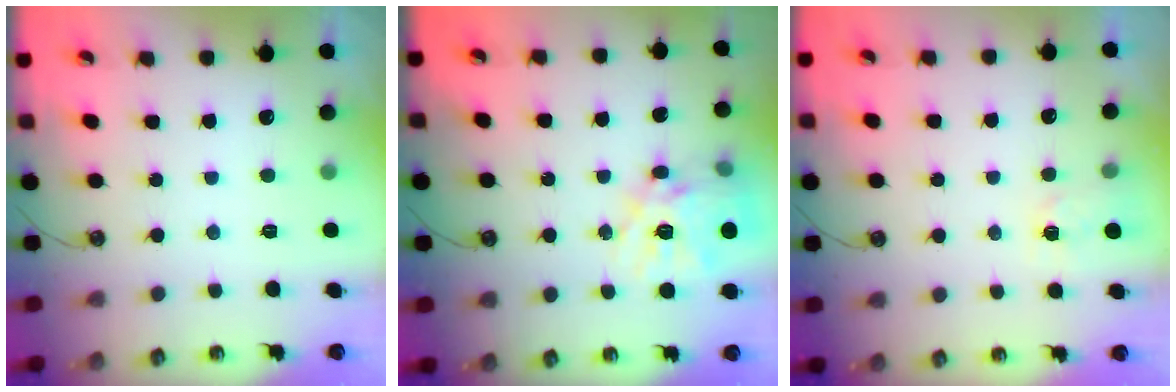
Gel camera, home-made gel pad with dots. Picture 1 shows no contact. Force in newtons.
{"total": 16.0, "press": 16.0, "slide": 1.4}
{"total": 2.9, "press": 2.9, "slide": 0.5}